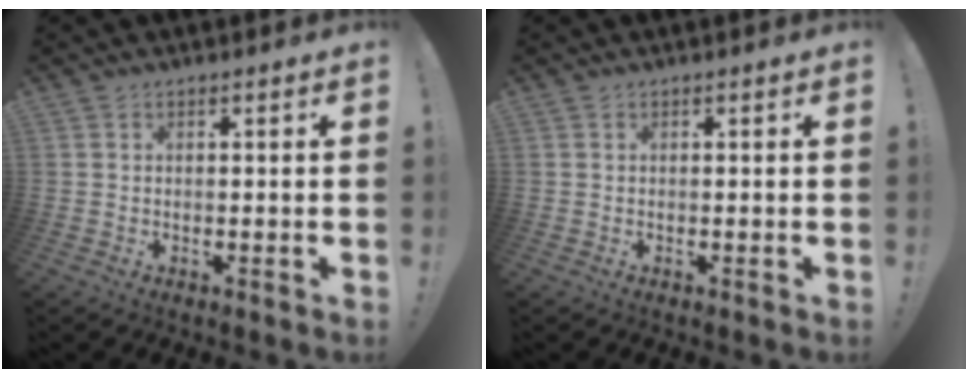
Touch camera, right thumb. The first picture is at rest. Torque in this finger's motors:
{"motor_torque": [-0.08, -0.08, -0.14, 0.14, 0.03]}